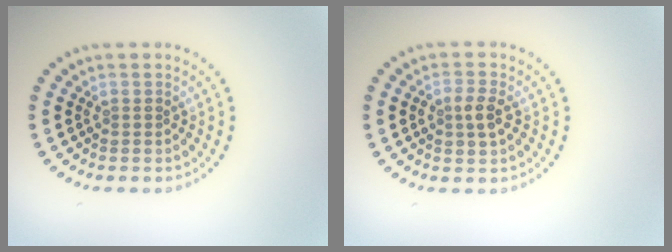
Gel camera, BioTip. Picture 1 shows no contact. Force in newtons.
{"total": 2.0, "press": 2.0, "slide": 0.2}